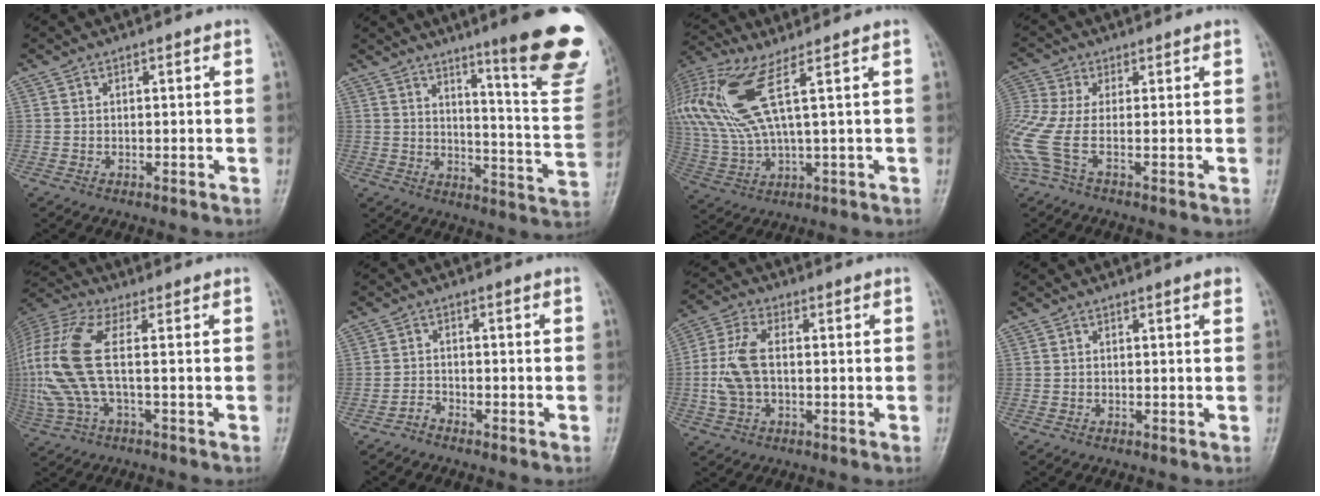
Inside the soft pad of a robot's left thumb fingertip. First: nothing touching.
{"total": 21.0, "force": [13.2, 2.6, 16.2], "torque": [-0.176, -0.083, 0.176]}
{"total": 13.5, "force": [5.6, 3.0, 12.0], "torque": [-0.304, -0.004, 0.116]}
{"total": 7.0, "force": [-2.0, 1.1, 6.6], "torque": [-0.201, 0.012, -0.050]}
{"total": 13.8, "force": [0.4, 4.1, 13.2], "torque": [-0.339, 0.020, 0.006]}
{"total": 1.6, "force": [-1.6, 0.1, 0.1], "torque": [-0.005, 0.009, -0.032]}
{"total": 10.4, "force": [0.0, 5.8, 8.6], "torque": [-0.204, 0.013, 0.001]}
{"total": 0.6, "force": [0.4, -0.1, 0.5], "torque": [-0.009, 0.001, 0.002]}